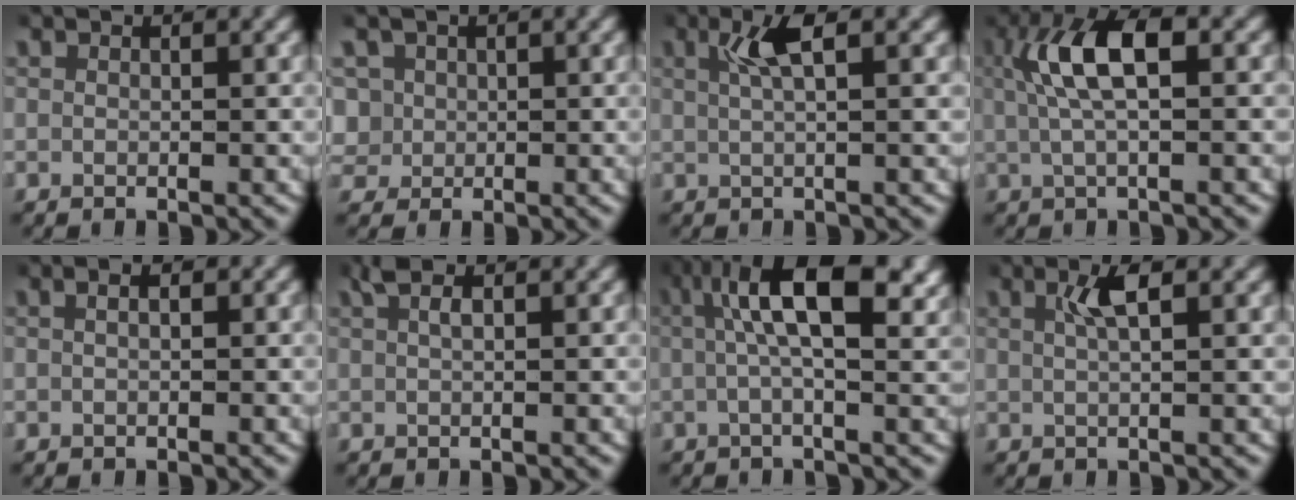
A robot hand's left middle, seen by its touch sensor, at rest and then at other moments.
{"total": 5.8, "force": [0.4, 5.5, 2.1], "torque": [-0.069, -0.018, 0.011]}
{"total": 3.2, "force": [1.3, 0.5, 2.9], "torque": [-0.055, 0.008, 0.020]}
{"total": 6.0, "force": [0.9, 2.2, 5.5], "torque": [-0.114, 0.014, 0.010]}
{"total": 1.2, "force": [0.0, 0.6, 1.1], "torque": [-0.011, 0.006, -0.005]}
{"total": 1.5, "force": [0.6, 0.4, 1.3], "torque": [-0.022, 0.008, 0.010]}
{"total": 7.9, "force": [2.0, 3.1, 6.9], "torque": [-0.124, 0.016, 0.021]}
{"total": 2.3, "force": [0.9, 0.4, 2.1], "torque": [-0.043, 0.006, 0.014]}